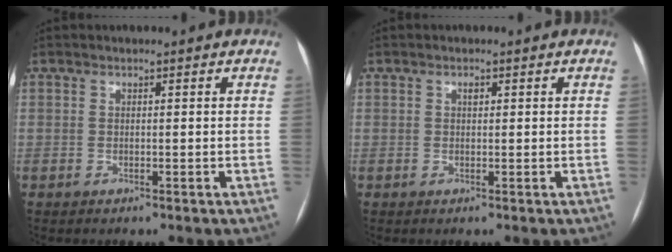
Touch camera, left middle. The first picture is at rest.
{"total": 0.7, "force": [0.3, 0.4, 0.5], "torque": [-0.011, 0.000, 0.005]}